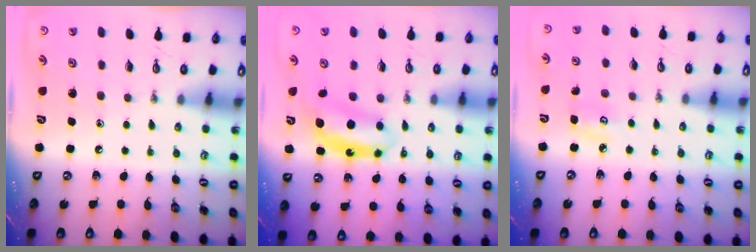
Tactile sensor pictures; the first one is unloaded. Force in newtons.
{"total": 7.7, "press": 7.7, "slide": 0.3}
{"total": 3.9, "press": 3.9, "slide": 0.4}